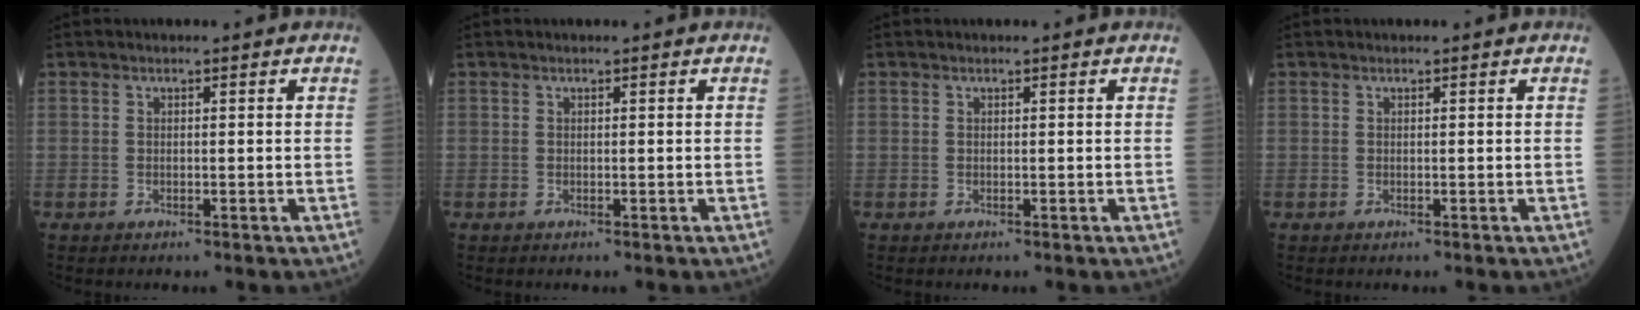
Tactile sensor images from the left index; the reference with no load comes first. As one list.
[{"total": 0.0}, {"total": 0.0}, {"total": 0.0}]